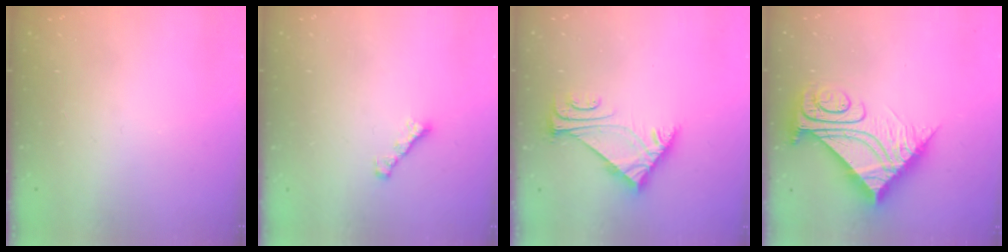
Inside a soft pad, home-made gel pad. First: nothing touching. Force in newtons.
{"total": 1.8, "press": 1.7, "slide": 0.6}
{"total": 5.7, "press": 5.7, "slide": 1.0}
{"total": 13.0, "press": 13.0, "slide": 1.0}